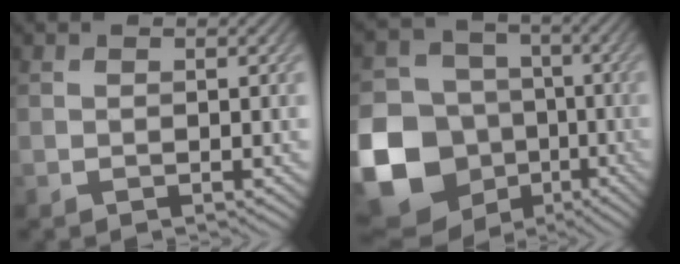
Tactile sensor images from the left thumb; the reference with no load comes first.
{"total": 20.4, "force": [-6.7, 17.7, 7.4], "torque": [-0.224, -0.045, -0.132]}